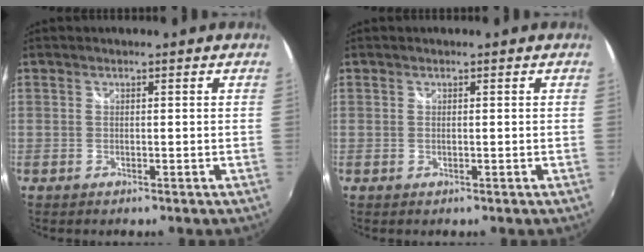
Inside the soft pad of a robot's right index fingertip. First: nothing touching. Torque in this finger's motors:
{"motor_torque": [0.07, 0.07, -0.01, 0.00]}